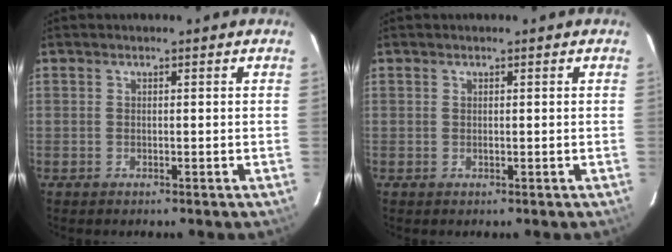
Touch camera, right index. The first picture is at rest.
{"total": 0.0}